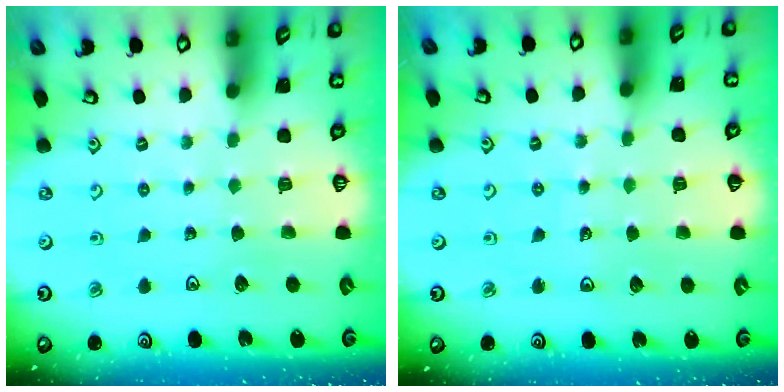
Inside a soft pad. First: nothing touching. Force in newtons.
{"total": 3.6, "press": 3.4, "slide": 1.1}